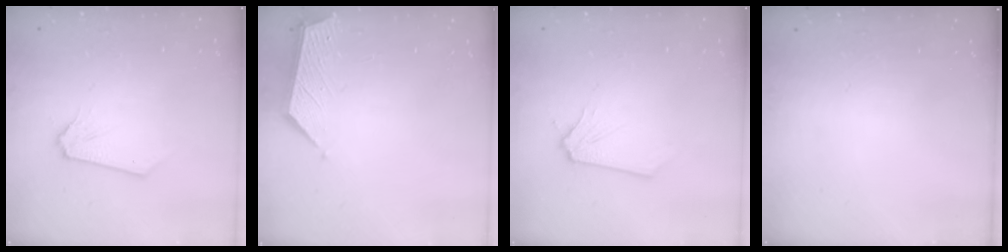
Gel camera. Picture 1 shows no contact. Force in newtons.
{"total": 4.5, "press": 4.5, "slide": 0.5}
{"total": 0.0}
{"total": 0.0}